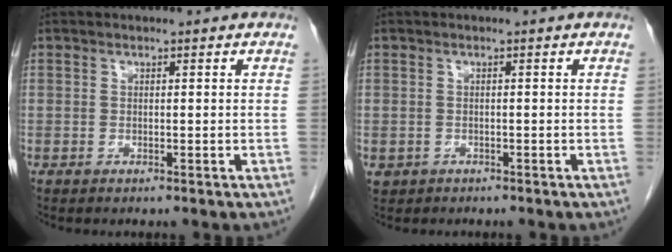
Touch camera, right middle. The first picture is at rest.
{"total": 1.6, "force": [-0.9, 1.4, 0.1], "torque": [-0.007, 0.004, -0.012]}